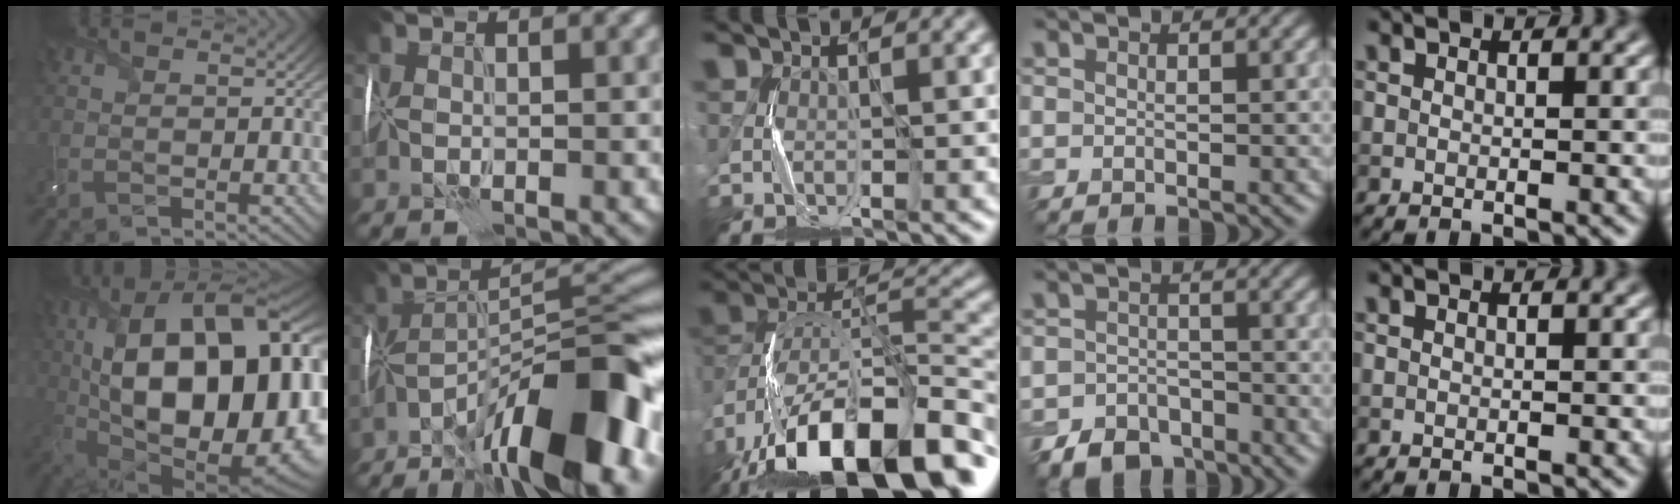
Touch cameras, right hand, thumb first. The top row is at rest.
{"thumb": {"total": 22.5, "force": [1.4, 11.4, 19.4], "torque": [-0.346, -0.006, 0.025]}, "index": {"total": 15.8, "force": [-9.5, 4.4, 11.9], "torque": [-0.165, 0.009, -0.170]}, "middle": {"total": 17.3, "force": [-9.4, 8.1, 12.0], "torque": [-0.208, 0.003, -0.156]}, "ring": {"total": 4.6, "force": [-3.4, 2.8, 1.2], "torque": [-0.013, -0.005, -0.060]}}